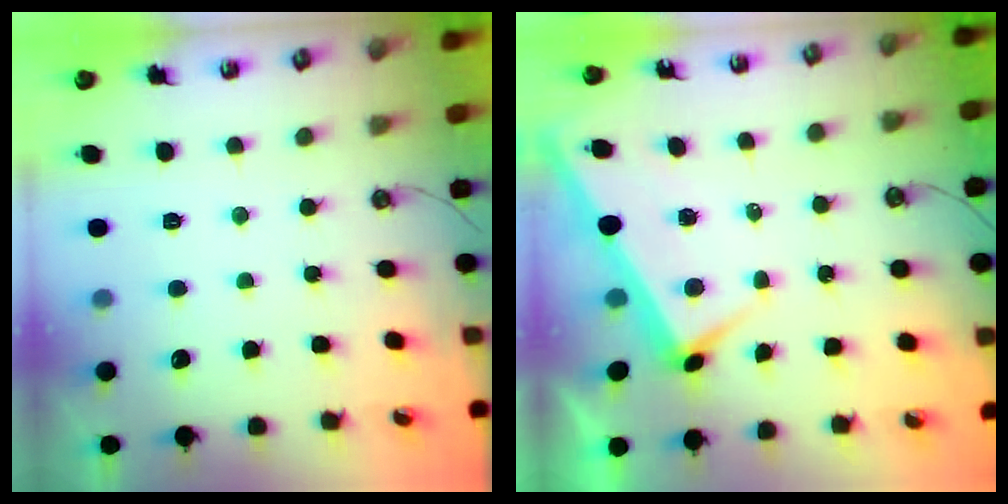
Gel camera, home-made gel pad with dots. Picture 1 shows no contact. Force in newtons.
{"total": 2.8, "press": 2.8, "slide": 0.6}